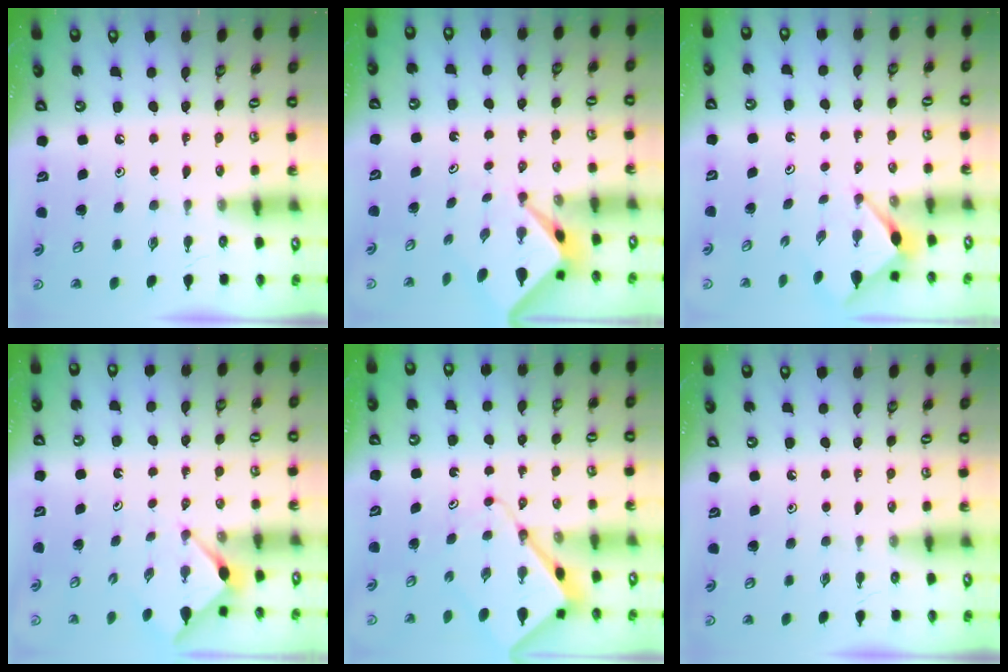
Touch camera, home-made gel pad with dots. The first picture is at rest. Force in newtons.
{"total": 2.5, "press": 2.4, "slide": 0.3}
{"total": 3.5, "press": 3.5, "slide": 0.3}
{"total": 2.8, "press": 2.8, "slide": 0.3}
{"total": 7.7, "press": 7.6, "slide": 0.8}
{"total": 0.0}